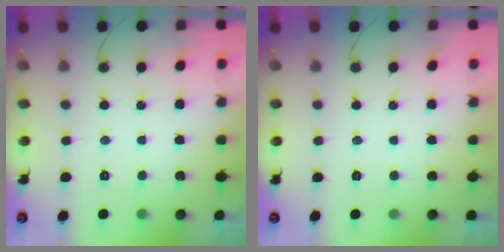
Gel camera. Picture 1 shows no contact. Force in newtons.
{"total": 1.8, "press": 1.8, "slide": 0.0}